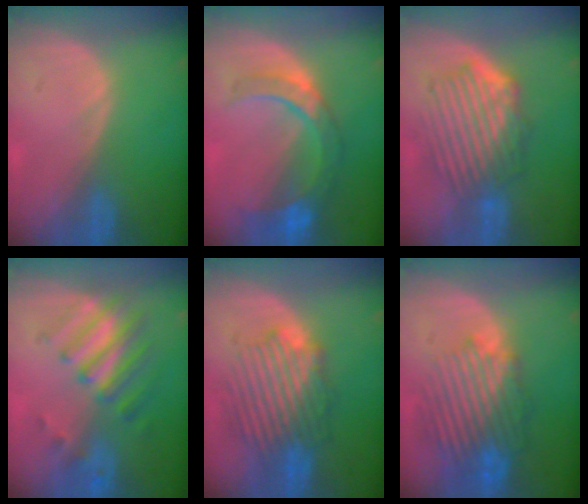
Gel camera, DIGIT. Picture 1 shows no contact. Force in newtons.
{"total": 8.8, "press": 7.8, "slide": 4.1}
{"total": 9.4, "press": 8.3, "slide": 4.6}
{"total": 7.7, "press": 6.9, "slide": 3.4}
{"total": 8.6, "press": 8.5, "slide": 1.6}
{"total": 10.2, "press": 9.3, "slide": 4.3}